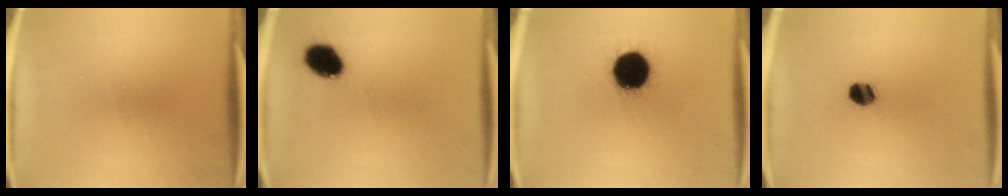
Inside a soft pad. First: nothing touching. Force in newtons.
{"total": 8.0}
{"total": 19.1}
{"total": 4.8}